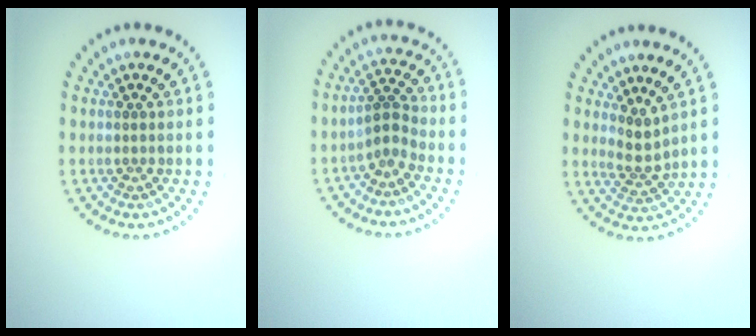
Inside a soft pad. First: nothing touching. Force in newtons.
{"total": 2.1, "press": 1.5, "slide": 1.4}
{"total": 2.2, "press": 1.5, "slide": 1.6}